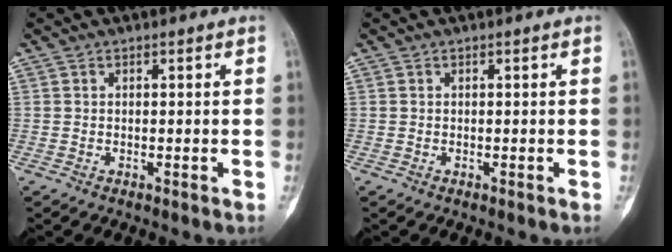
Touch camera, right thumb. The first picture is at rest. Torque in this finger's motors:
{"motor_torque": [0.48, 0.04, 0.08, -0.16, 0.09]}